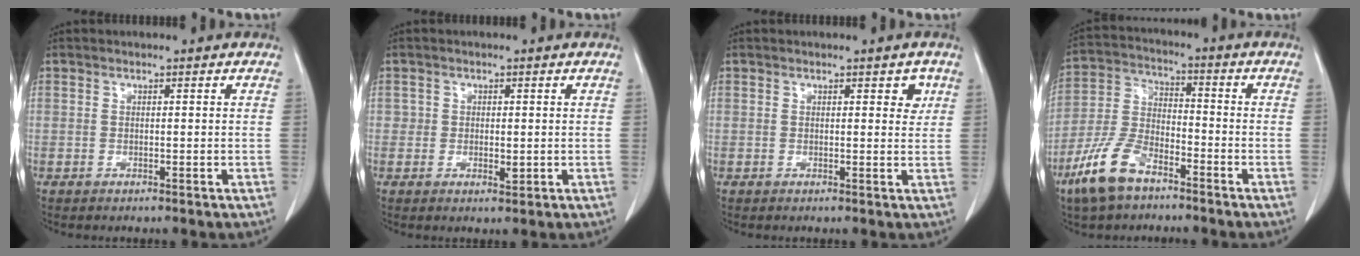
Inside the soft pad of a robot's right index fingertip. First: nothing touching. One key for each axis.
{"total": 1.9, "fx": -0.3, "fy": 1.3, "fz": 1.4, "tx": -0.018, "ty": -0.001, "tz": -0.002}
{"total": 2.1, "fx": 1.0, "fy": 1.0, "fz": 1.6, "tx": -0.013, "ty": -0.002, "tz": 0.010}
{"total": 10.6, "fx": -7.0, "fy": 4.5, "fz": 6.6, "tx": -0.157, "ty": -0.006, "tz": -0.142}